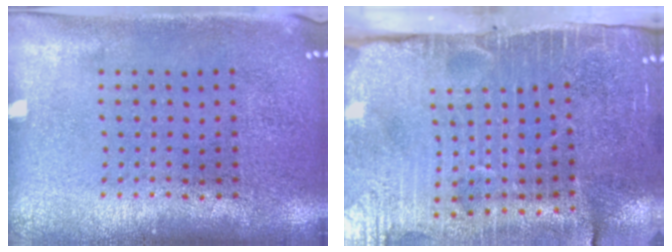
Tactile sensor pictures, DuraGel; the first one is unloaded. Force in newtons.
{"total": 4.5, "press": 3.9, "slide": 2.4}